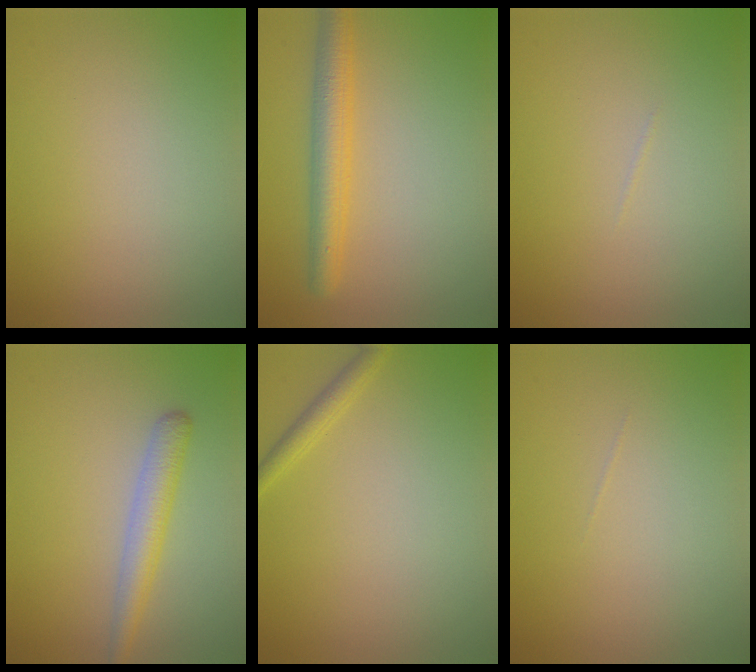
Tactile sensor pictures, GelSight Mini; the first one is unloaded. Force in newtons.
{"total": 3.8, "press": 3.8, "slide": 0.2}
{"total": 0.0}
{"total": 2.8, "press": 2.7, "slide": 0.2}
{"total": 1.4, "press": 1.4, "slide": 0.1}
{"total": 0.0}